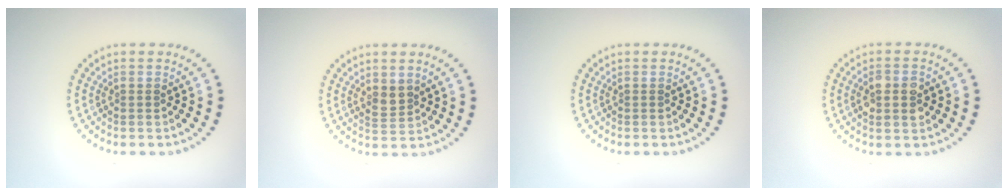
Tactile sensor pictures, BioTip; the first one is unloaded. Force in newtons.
{"total": 1.7, "press": 1.5, "slide": 0.9}
{"total": 0.0}
{"total": 2.9, "press": 2.8, "slide": 0.3}